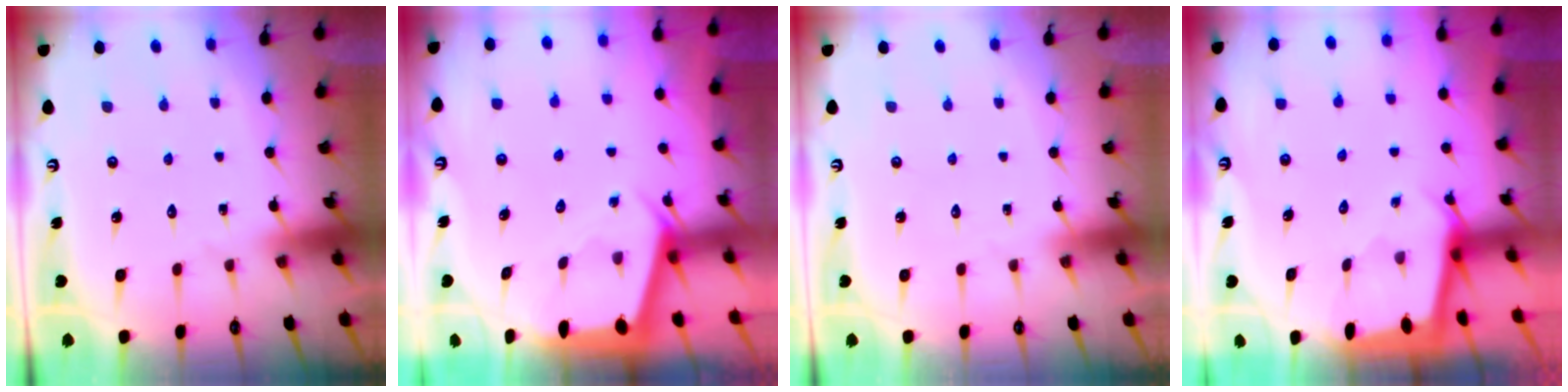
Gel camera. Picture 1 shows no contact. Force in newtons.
{"total": 2.5, "press": 2.5, "slide": 0.3}
{"total": 0.0}
{"total": 1.6, "press": 1.6, "slide": 0.2}